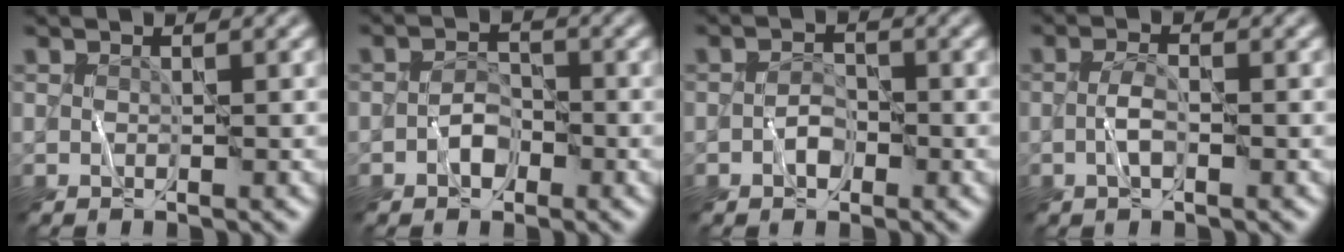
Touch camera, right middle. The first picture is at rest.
{"total": 2.1, "force": [-0.9, 1.4, 1.2], "torque": [-0.015, 0.007, -0.019]}
{"total": 1.7, "force": [-0.6, 1.2, 1.1], "torque": [-0.016, 0.005, -0.015]}
{"total": 1.8, "force": [-0.5, 0.6, 1.6], "torque": [-0.030, 0.005, -0.015]}